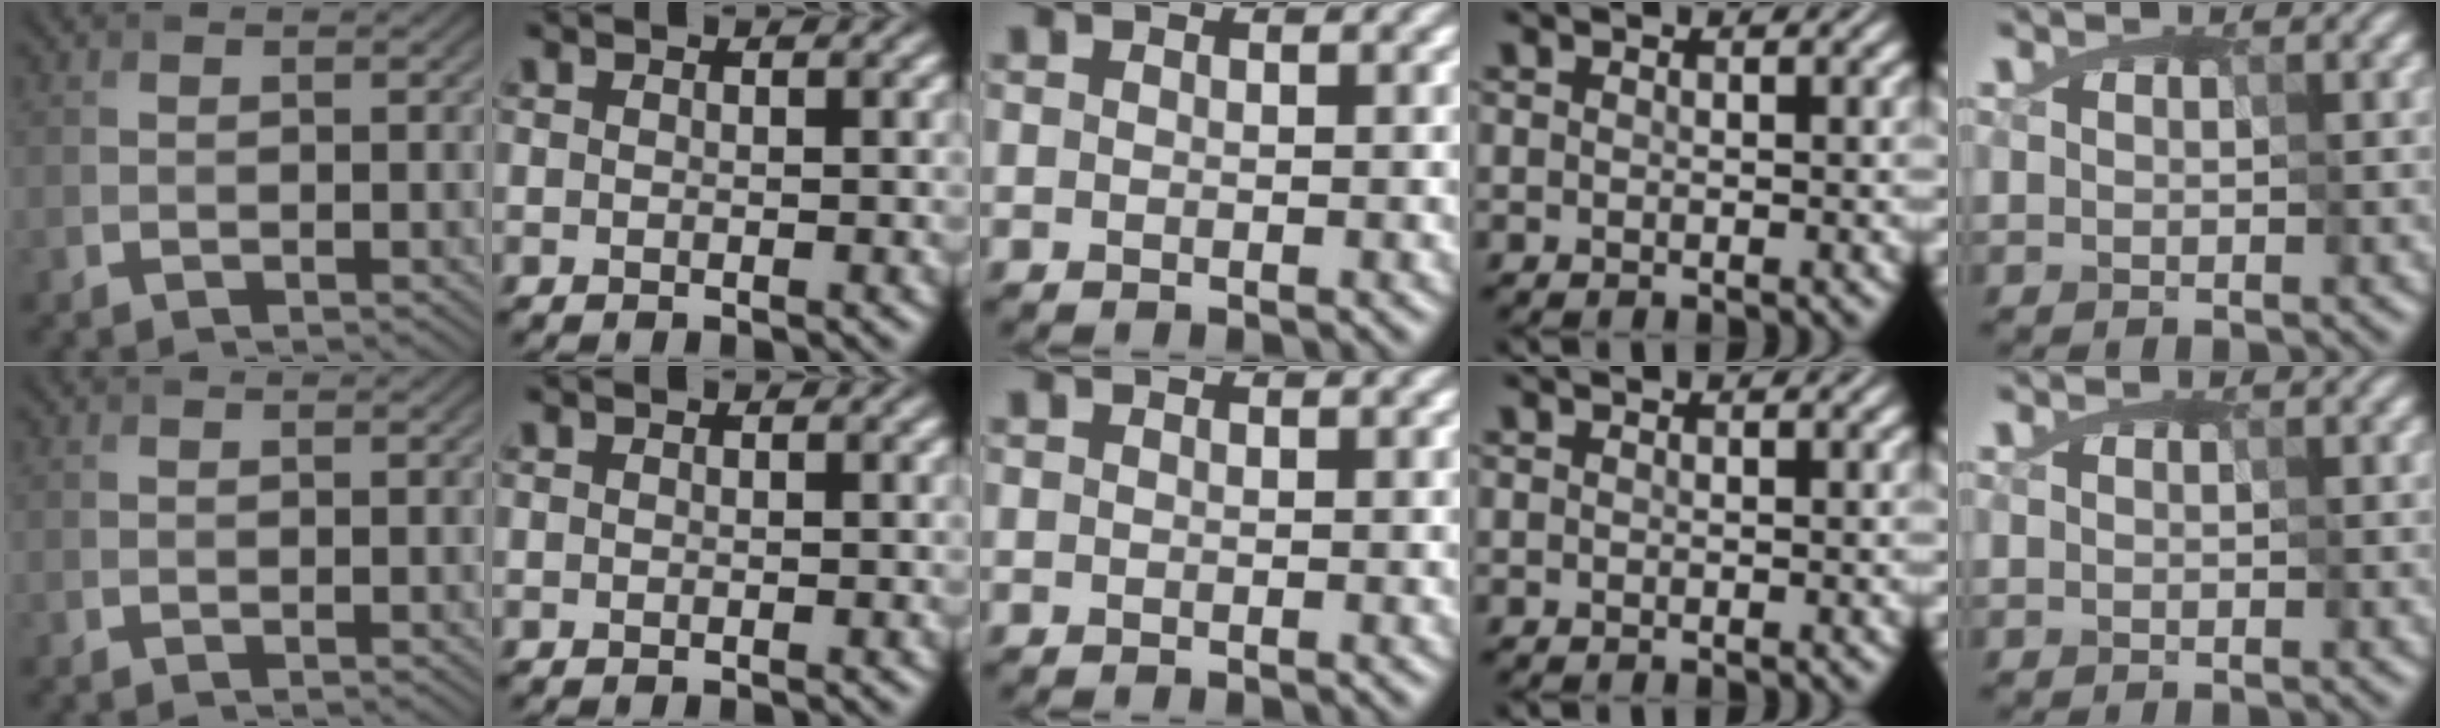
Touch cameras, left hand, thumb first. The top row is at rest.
{}